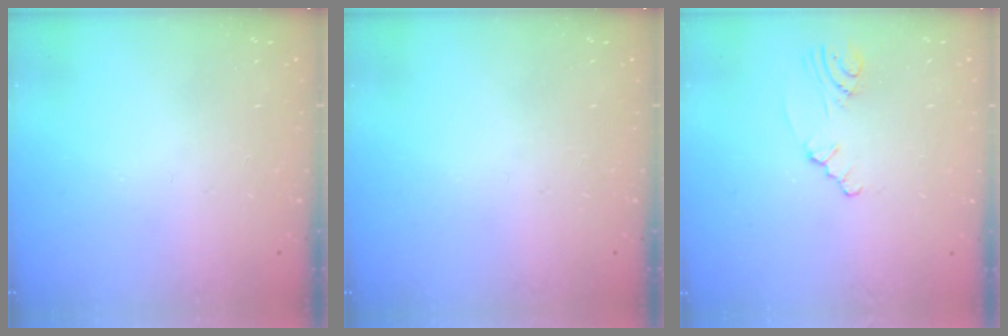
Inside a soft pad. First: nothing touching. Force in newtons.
{"total": 0.0}
{"total": 2.0, "press": 2.0, "slide": 0.4}